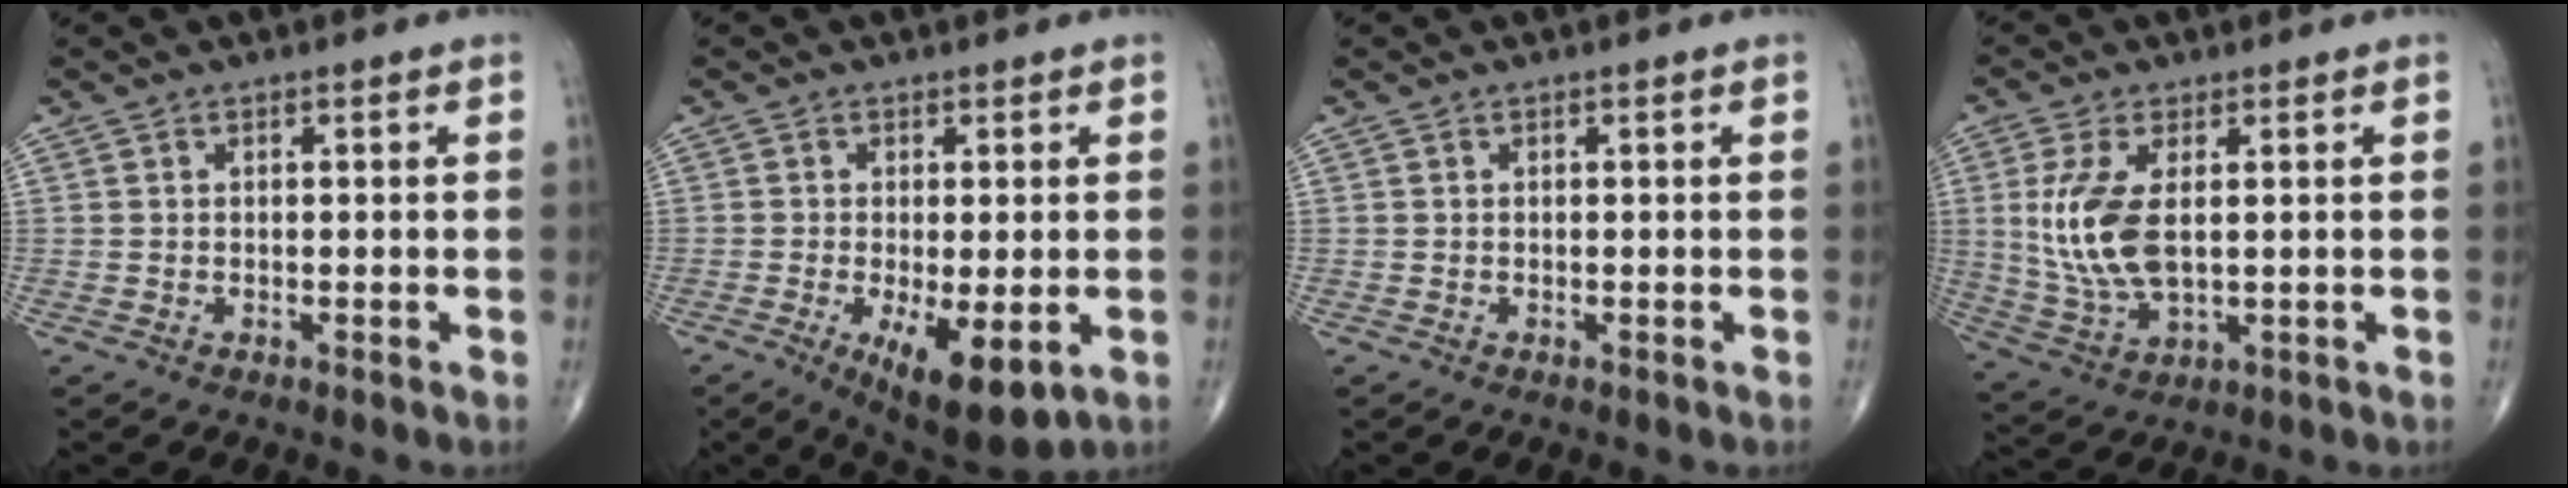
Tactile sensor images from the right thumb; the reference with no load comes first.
{"total": 10.7, "force": [-3.4, 3.9, 9.3], "torque": [-0.146, -0.020, -0.044]}
{"total": 0.0}
{"total": 11.4, "force": [1.5, 5.4, 9.9], "torque": [-0.219, -0.011, 0.040]}